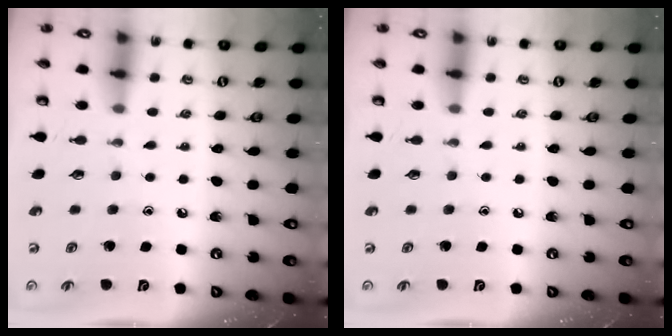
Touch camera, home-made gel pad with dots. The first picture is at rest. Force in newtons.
{"total": 0.0}